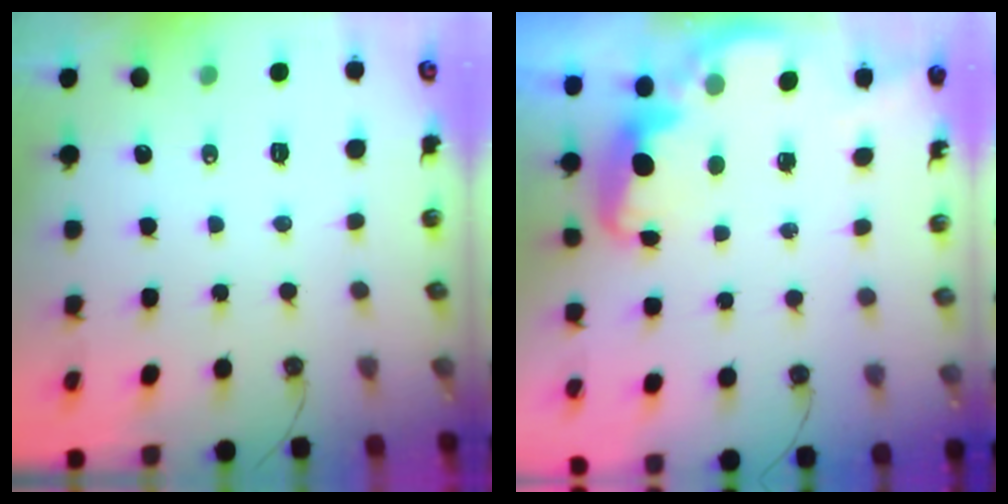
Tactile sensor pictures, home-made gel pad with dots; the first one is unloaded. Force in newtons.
{"total": 2.7, "press": 2.6, "slide": 0.8}